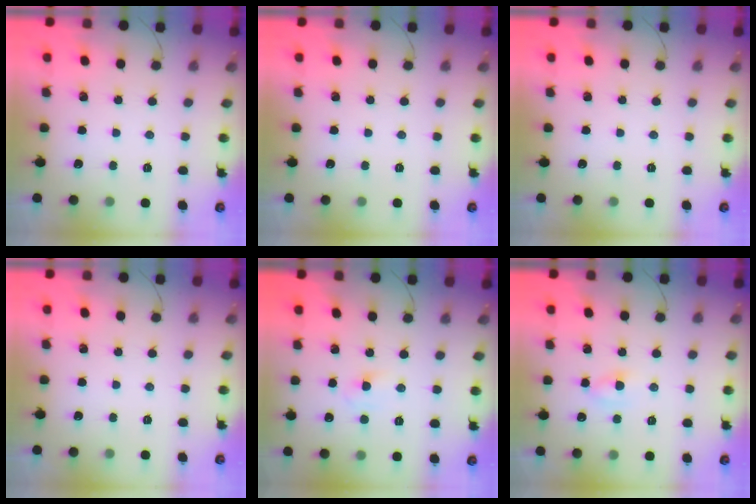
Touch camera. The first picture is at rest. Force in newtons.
{"total": 0.0}
{"total": 0.0}
{"total": 0.0}
{"total": 3.0, "press": 2.8, "slide": 1.3}
{"total": 2.9, "press": 2.8, "slide": 0.9}